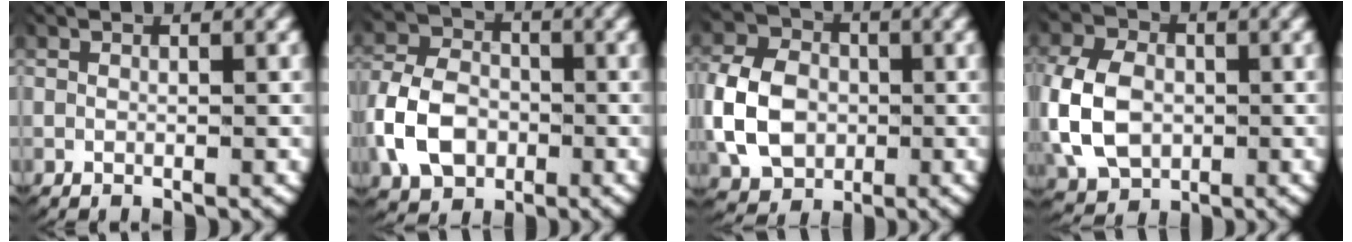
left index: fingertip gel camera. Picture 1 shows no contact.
{"total": 6.6, "force": [-1.7, 5.4, 3.6], "torque": [-0.077, -0.013, -0.025]}
{"total": 7.4, "force": [-0.6, 6.1, 4.2], "torque": [-0.086, -0.015, -0.005]}
{"total": 7.2, "force": [-0.5, 5.8, 4.2], "torque": [-0.110, -0.026, 0.002]}